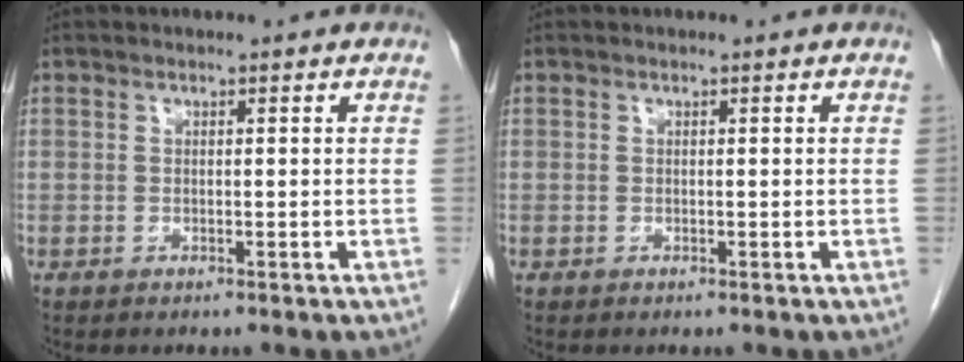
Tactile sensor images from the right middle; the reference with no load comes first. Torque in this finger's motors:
{"motor_torque": [0.09, -0.05, -0.09, 0.01]}